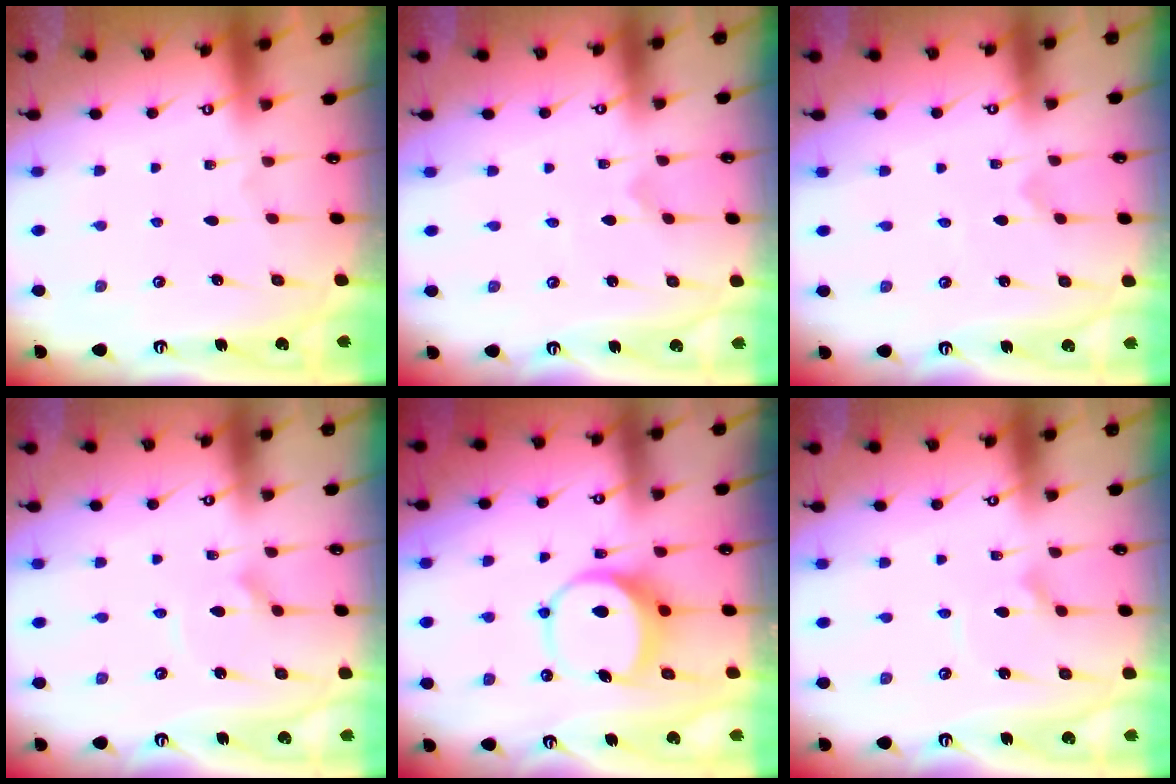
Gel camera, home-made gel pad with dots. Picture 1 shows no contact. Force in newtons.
{"total": 0.0}
{"total": 0.0}
{"total": 2.9, "press": 2.9, "slide": 0.3}
{"total": 8.0, "press": 8.0, "slide": 1.1}
{"total": 2.2, "press": 2.2, "slide": 0.2}